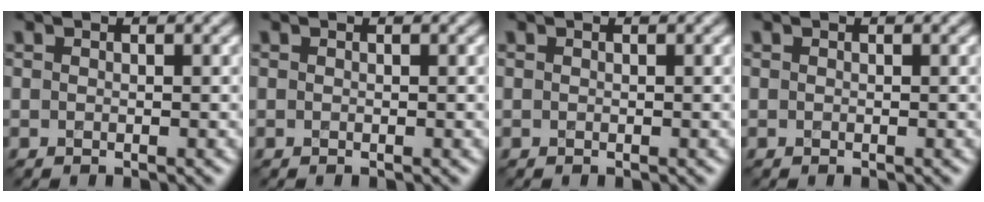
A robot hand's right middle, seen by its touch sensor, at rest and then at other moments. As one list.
[{"total": 0.0}, {"total": 0.0}, {"total": 0.0}]